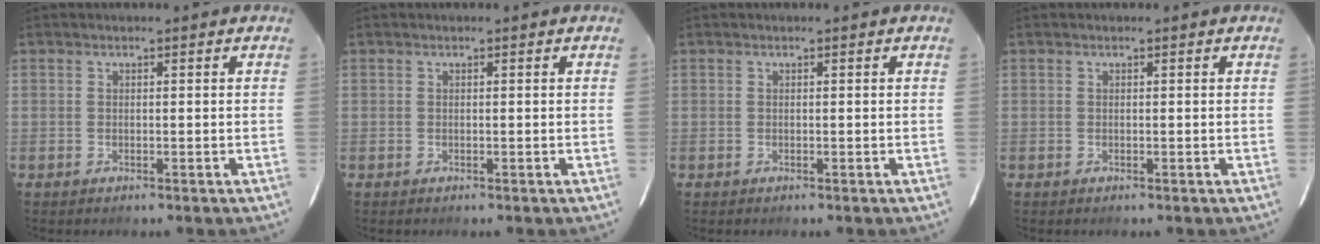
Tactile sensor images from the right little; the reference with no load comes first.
{"total": 0.0}
{"total": 0.0}
{"total": 0.0}